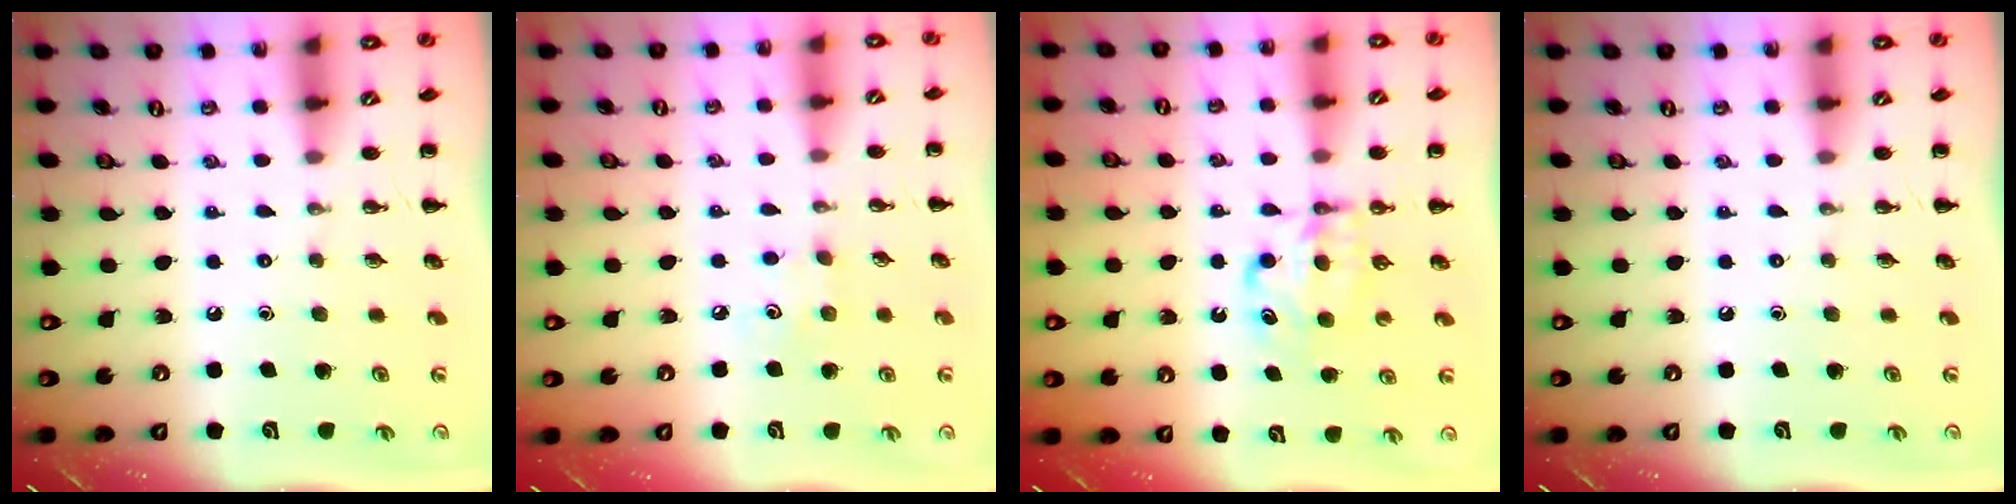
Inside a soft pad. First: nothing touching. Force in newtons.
{"total": 4.0, "press": 3.9, "slide": 0.9}
{"total": 6.4, "press": 6.3, "slide": 0.6}
{"total": 0.0}